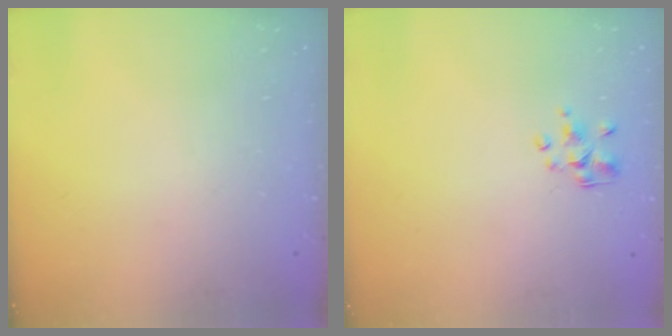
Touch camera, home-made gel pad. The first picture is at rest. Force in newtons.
{"total": 1.9, "press": 1.8, "slide": 0.6}